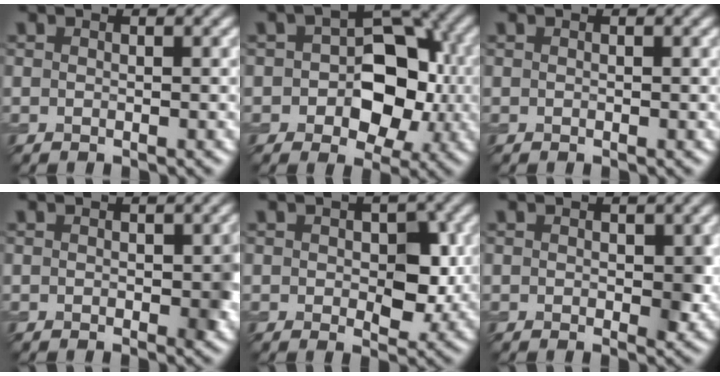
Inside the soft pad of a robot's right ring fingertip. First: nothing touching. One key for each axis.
{"total": 8.2, "fx": -0.8, "fy": 5.4, "fz": 6.1, "tx": -0.070, "ty": 0.008, "tz": -0.017}
{"total": 0.0}
{"total": 2.5, "fx": -0.2, "fy": 1.1, "fz": 2.2, "tx": -0.024, "ty": -0.002, "tz": -0.001}
{"total": 4.6, "fx": 0.1, "fy": 2.6, "fz": 3.8, "tx": -0.055, "ty": -0.004, "tz": 0.006}
{"total": 2.6, "fx": 0.1, "fy": 1.4, "fz": 2.2, "tx": -0.027, "ty": -0.004, "tz": 0.003}